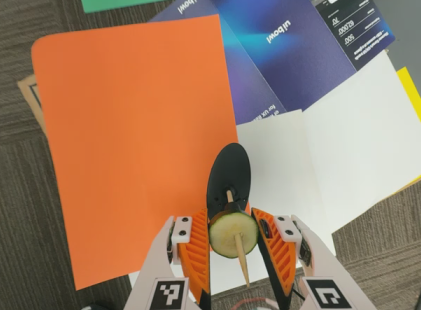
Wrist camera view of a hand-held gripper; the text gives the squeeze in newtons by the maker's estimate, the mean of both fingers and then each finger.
{"total": 11.0, "left": 11.2, "right": 10.7}